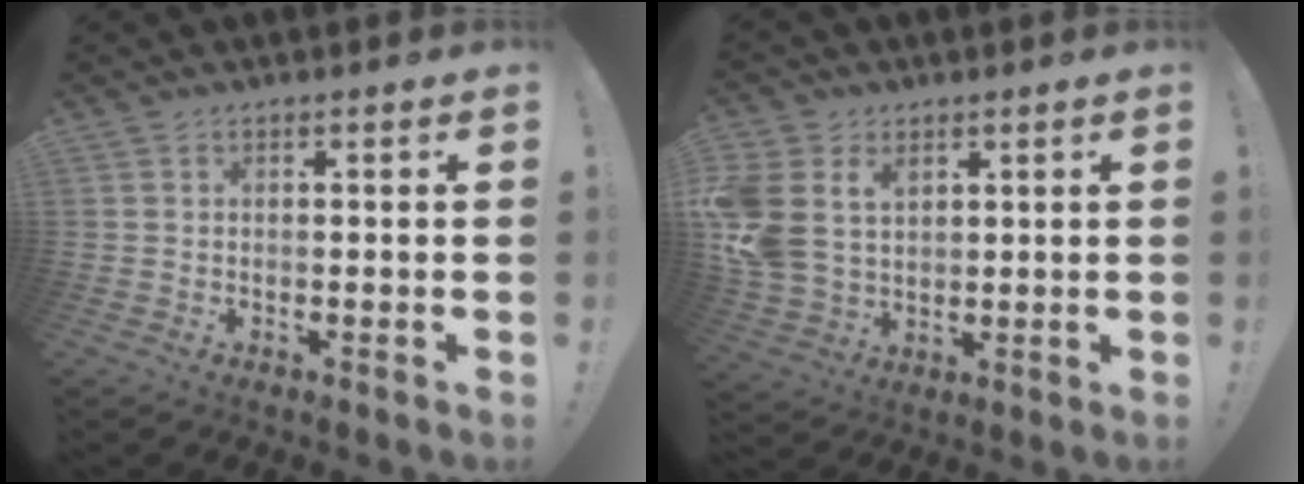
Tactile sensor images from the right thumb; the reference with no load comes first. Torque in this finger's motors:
{"motor_torque": [1.89, 1.94, 0.09, 0.09, 0.40]}